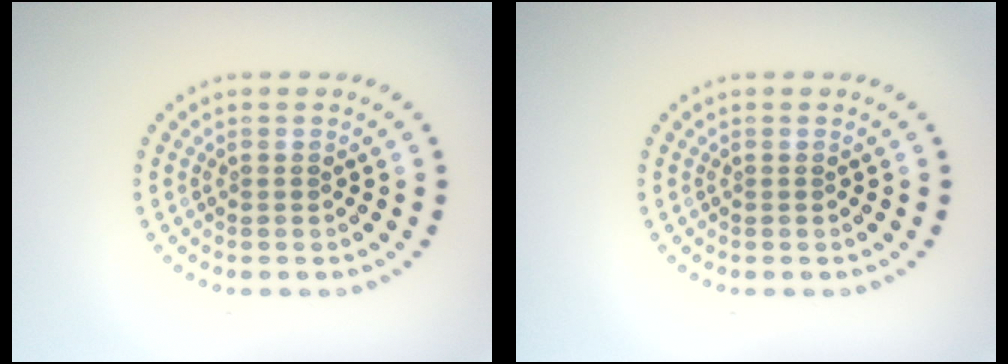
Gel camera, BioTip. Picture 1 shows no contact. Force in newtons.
{"total": 0.0}